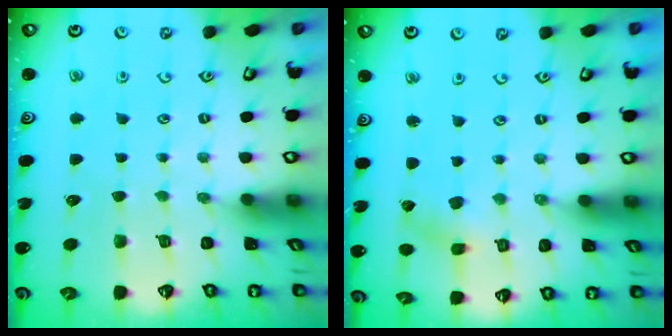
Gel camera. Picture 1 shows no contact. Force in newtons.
{"total": 0.0}